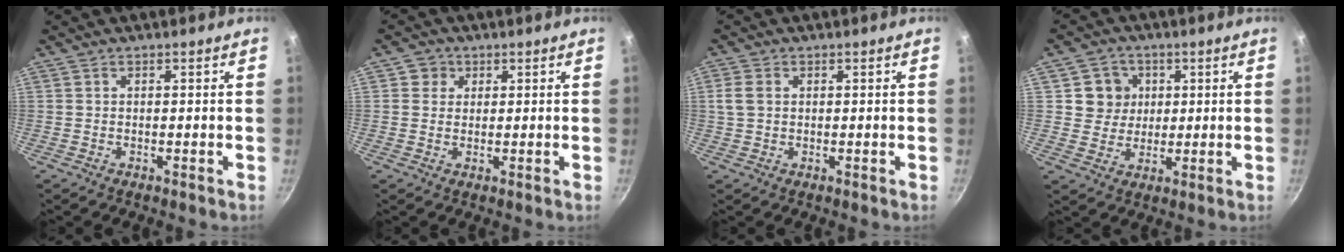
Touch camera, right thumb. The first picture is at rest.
{"total": 2.9, "force": [0.9, 2.8, 0.5], "torque": [0.016, -0.003, 0.007]}
{"total": 3.2, "force": [0.6, 2.3, 2.2], "torque": [-0.046, 0.006, 0.011]}
{"total": 6.6, "force": [1.6, 6.2, 1.6], "torque": [0.013, 0.000, 0.025]}